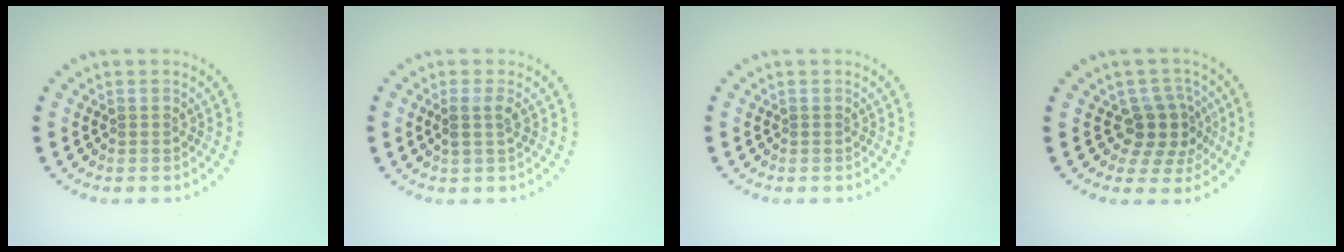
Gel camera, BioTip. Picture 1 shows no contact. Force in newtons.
{"total": 1.5, "press": 1.3, "slide": 0.7}
{"total": 0.0}
{"total": 3.6, "press": 2.8, "slide": 2.3}